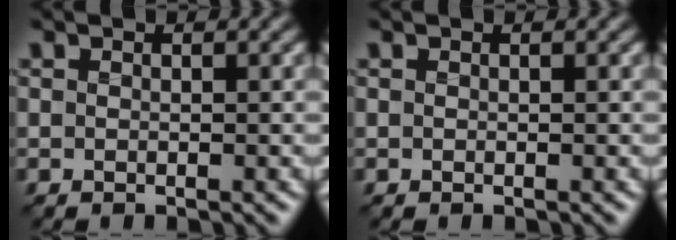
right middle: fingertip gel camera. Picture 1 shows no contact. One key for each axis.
{"total": 0.0}